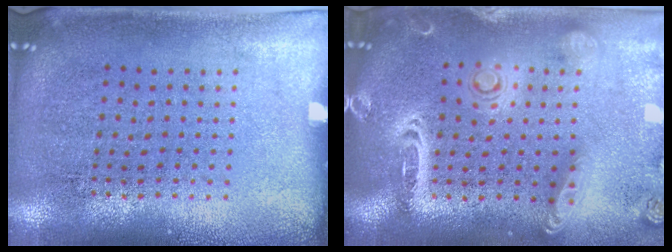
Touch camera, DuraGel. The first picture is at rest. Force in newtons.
{"total": 2.6, "press": 2.3, "slide": 1.2}